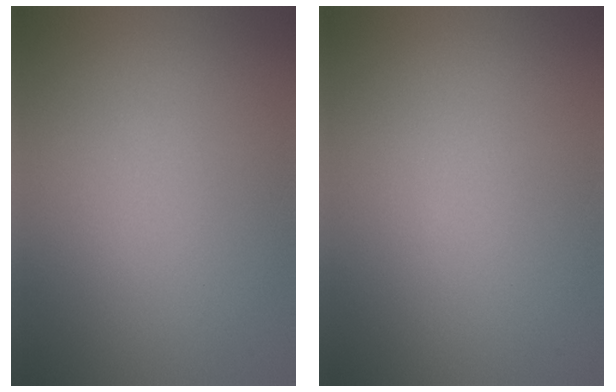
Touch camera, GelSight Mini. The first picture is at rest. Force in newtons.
{"total": 0.0}